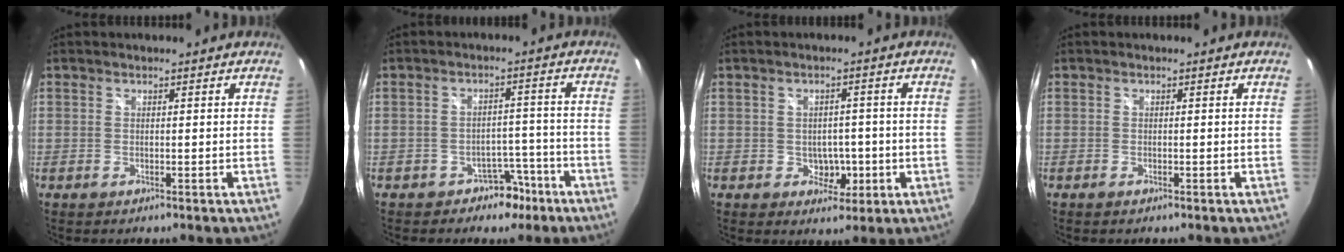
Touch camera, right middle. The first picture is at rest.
{"total": 5.3, "force": [-3.7, 3.5, 1.5], "torque": [-0.024, 0.021, -0.047]}
{"total": 4.8, "force": [-1.0, 3.8, 2.7], "torque": [-0.045, 0.000, -0.007]}
{"total": 0.0}